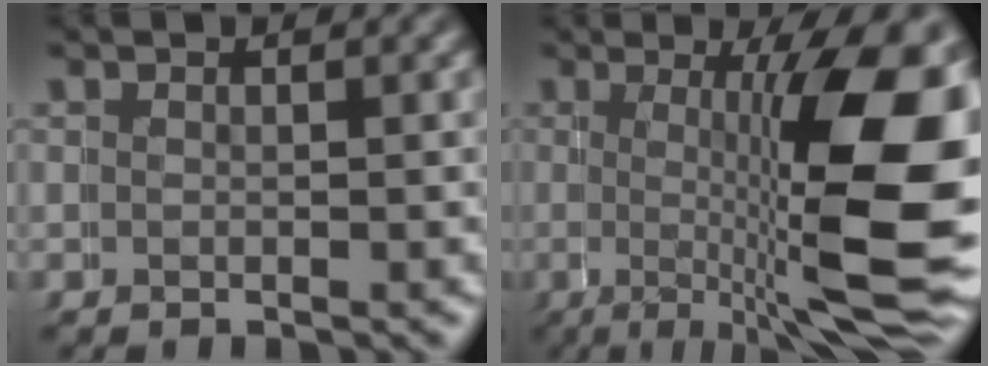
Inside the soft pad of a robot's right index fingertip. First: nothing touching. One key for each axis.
{"total": 12.0, "fx": -0.2, "fy": 3.4, "fz": 11.5, "tx": -0.144, "ty": -0.003, "tz": -0.001}